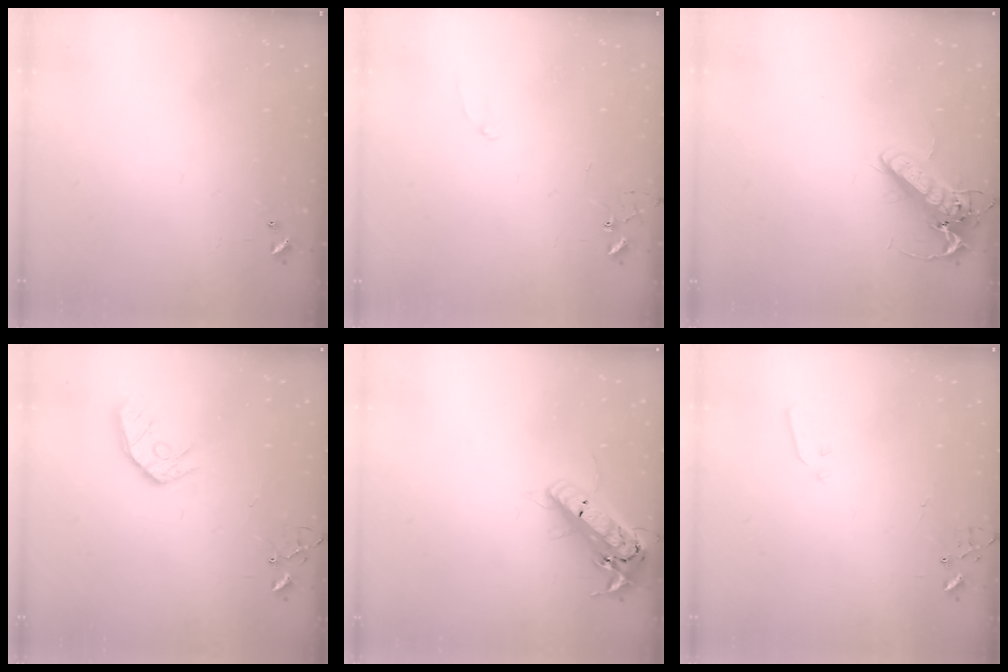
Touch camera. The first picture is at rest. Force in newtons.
{"total": 6.6, "press": 6.6, "slide": 0.8}
{"total": 13.5, "press": 13.2, "slide": 2.7}
{"total": 10.8, "press": 10.8, "slide": 0.9}
{"total": 18.4, "press": 18.1, "slide": 3.2}
{"total": 3.2, "press": 3.2, "slide": 0.1}